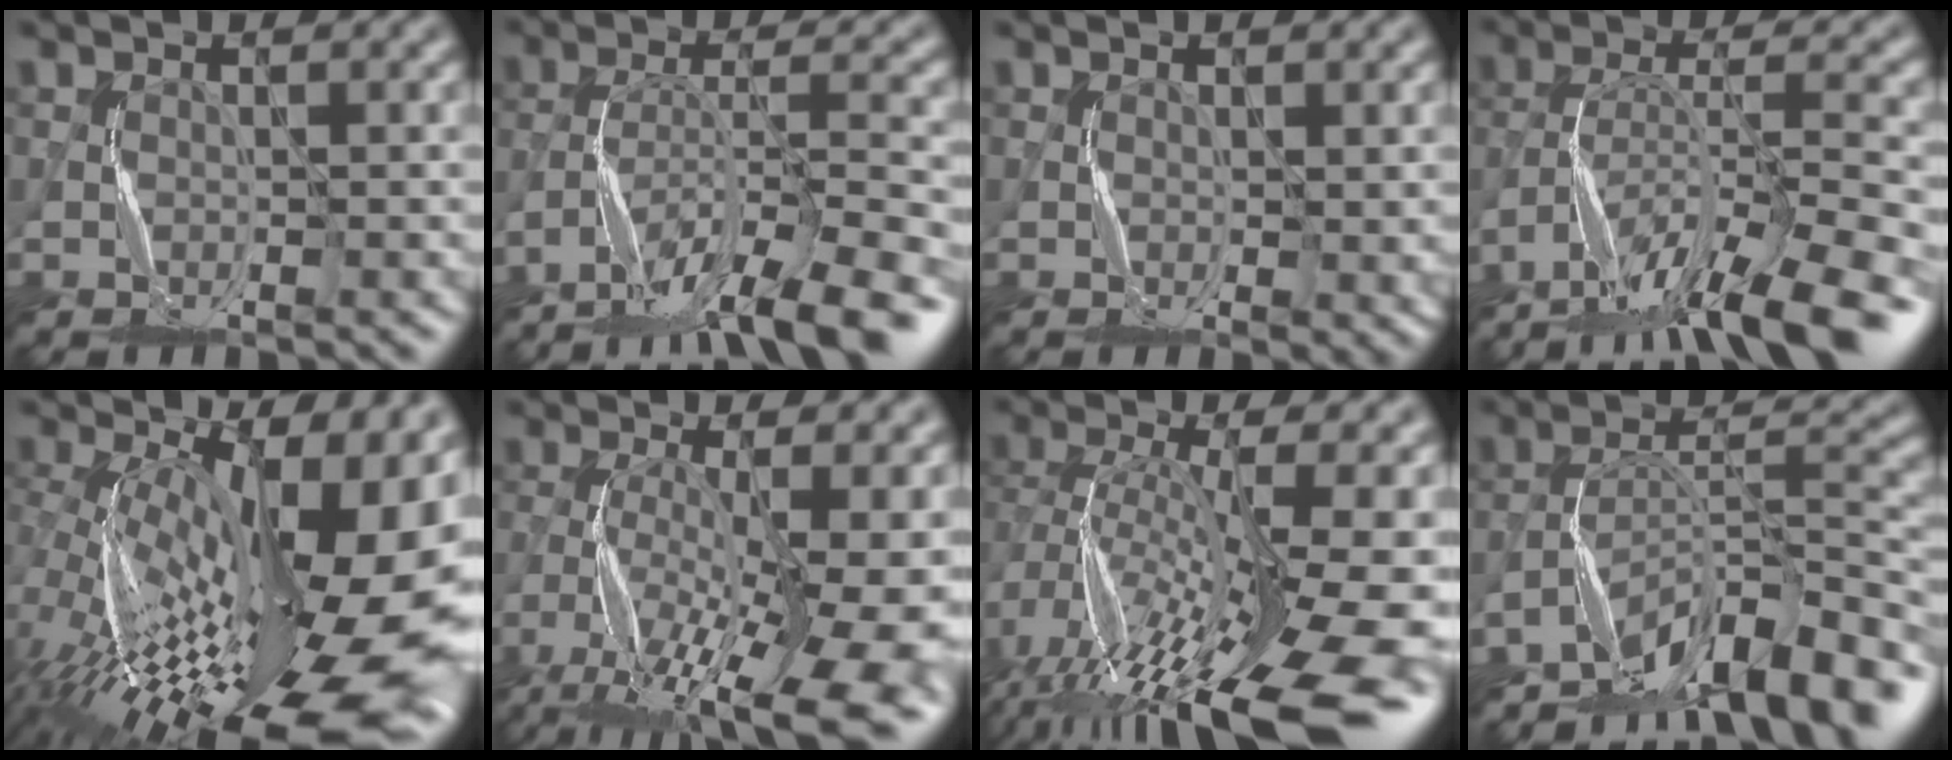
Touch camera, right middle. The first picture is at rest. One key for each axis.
{"total": 12.0, "fx": -9.4, "fy": 2.7, "fz": 6.9, "tx": -0.117, "ty": -0.010, "tz": -0.147}
{"total": 1.5, "fx": 0.1, "fy": 0.6, "fz": 1.4, "tx": -0.017, "ty": -0.003, "tz": 0.004}
{"total": 13.3, "fx": -10.7, "fy": 3.0, "fz": 7.3, "tx": -0.133, "ty": 0.000, "tz": -0.164}
{"total": 19.3, "fx": -2.8, "fy": 7.9, "fz": 17.4, "tx": -0.256, "ty": -0.008, "tz": -0.050}
{"total": 12.5, "fx": -5.1, "fy": 4.1, "fz": 10.7, "tx": -0.213, "ty": -0.013, "tz": -0.088}
{"total": 15.1, "fx": -5.5, "fy": 5.1, "fz": 13.1, "tx": -0.244, "ty": -0.002, "tz": -0.085}
{"total": 9.9, "fx": -7.9, "fy": 2.7, "fz": 5.4, "tx": -0.068, "ty": 0.009, "tz": -0.143}